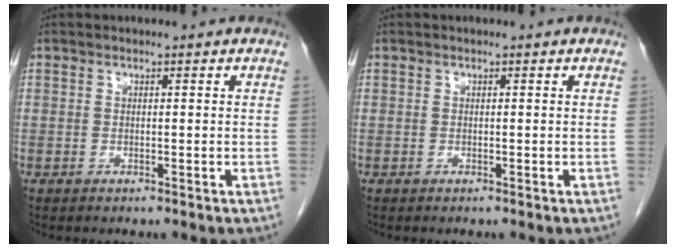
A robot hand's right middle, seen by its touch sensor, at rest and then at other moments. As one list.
[{"total": 0.0}]